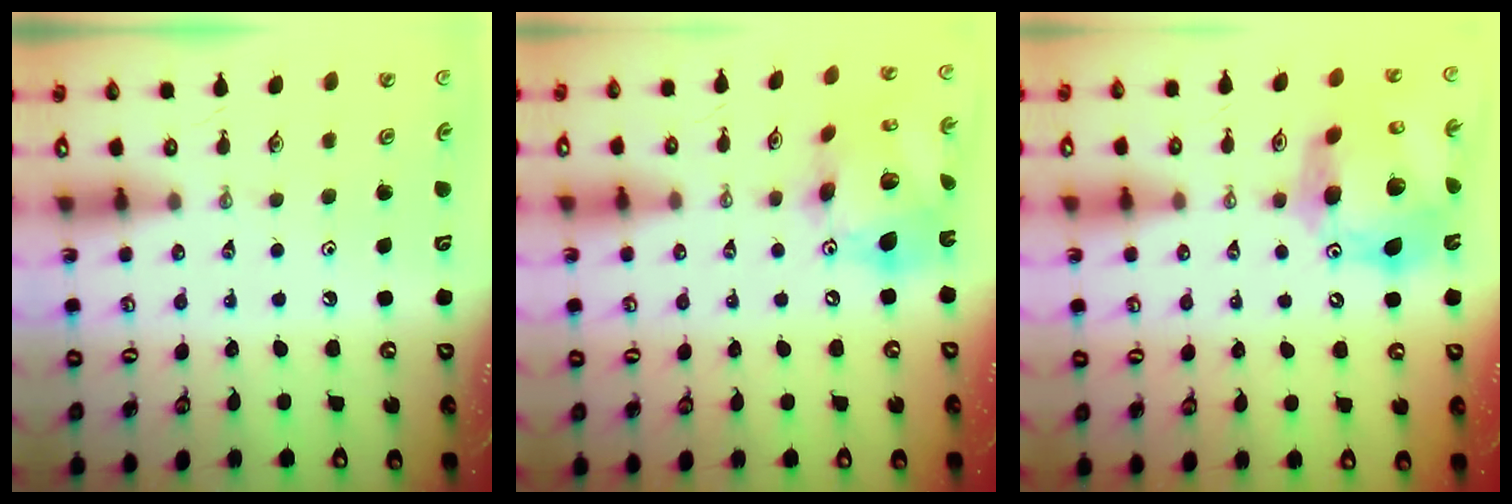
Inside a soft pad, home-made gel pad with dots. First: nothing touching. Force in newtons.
{"total": 18.1, "press": 18.0, "slide": 1.8}
{"total": 18.4, "press": 18.3, "slide": 1.9}